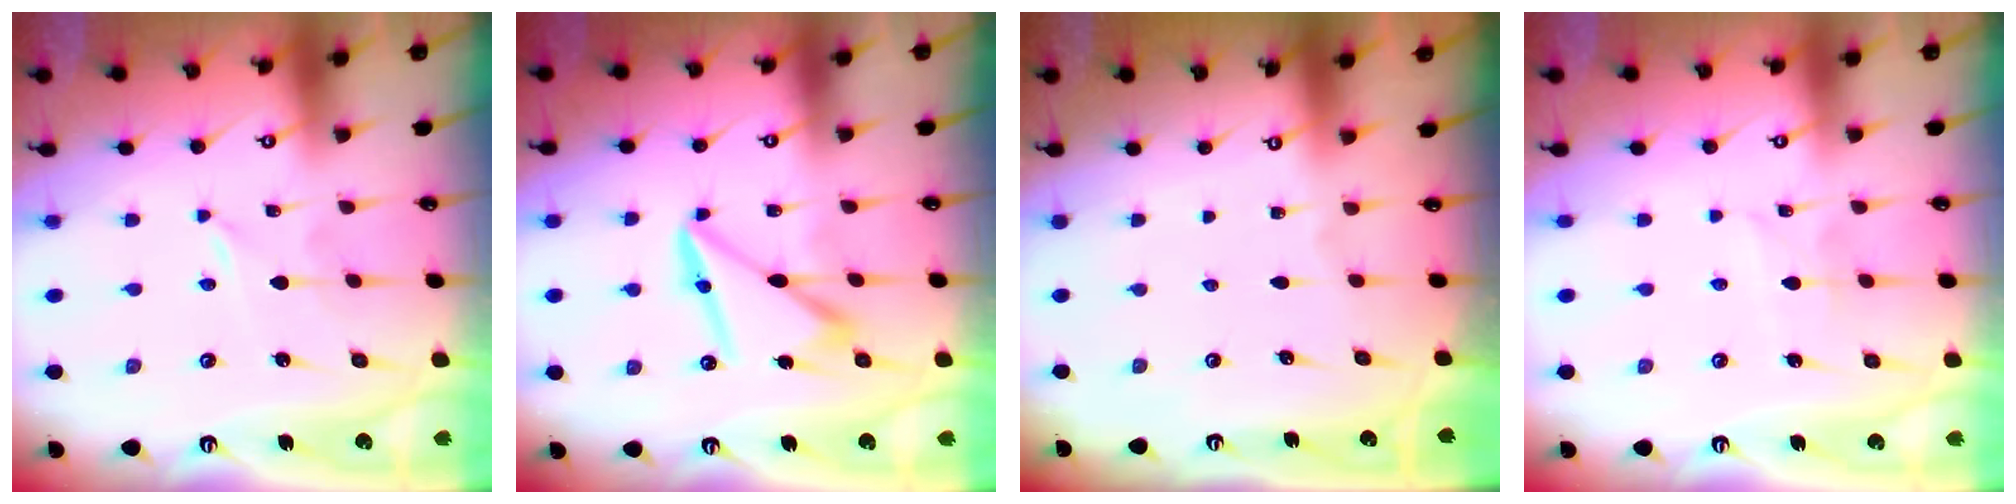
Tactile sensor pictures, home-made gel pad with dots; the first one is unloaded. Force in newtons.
{"total": 10.0, "press": 9.9, "slide": 1.3}
{"total": 0.0}
{"total": 3.9, "press": 3.9, "slide": 0.4}